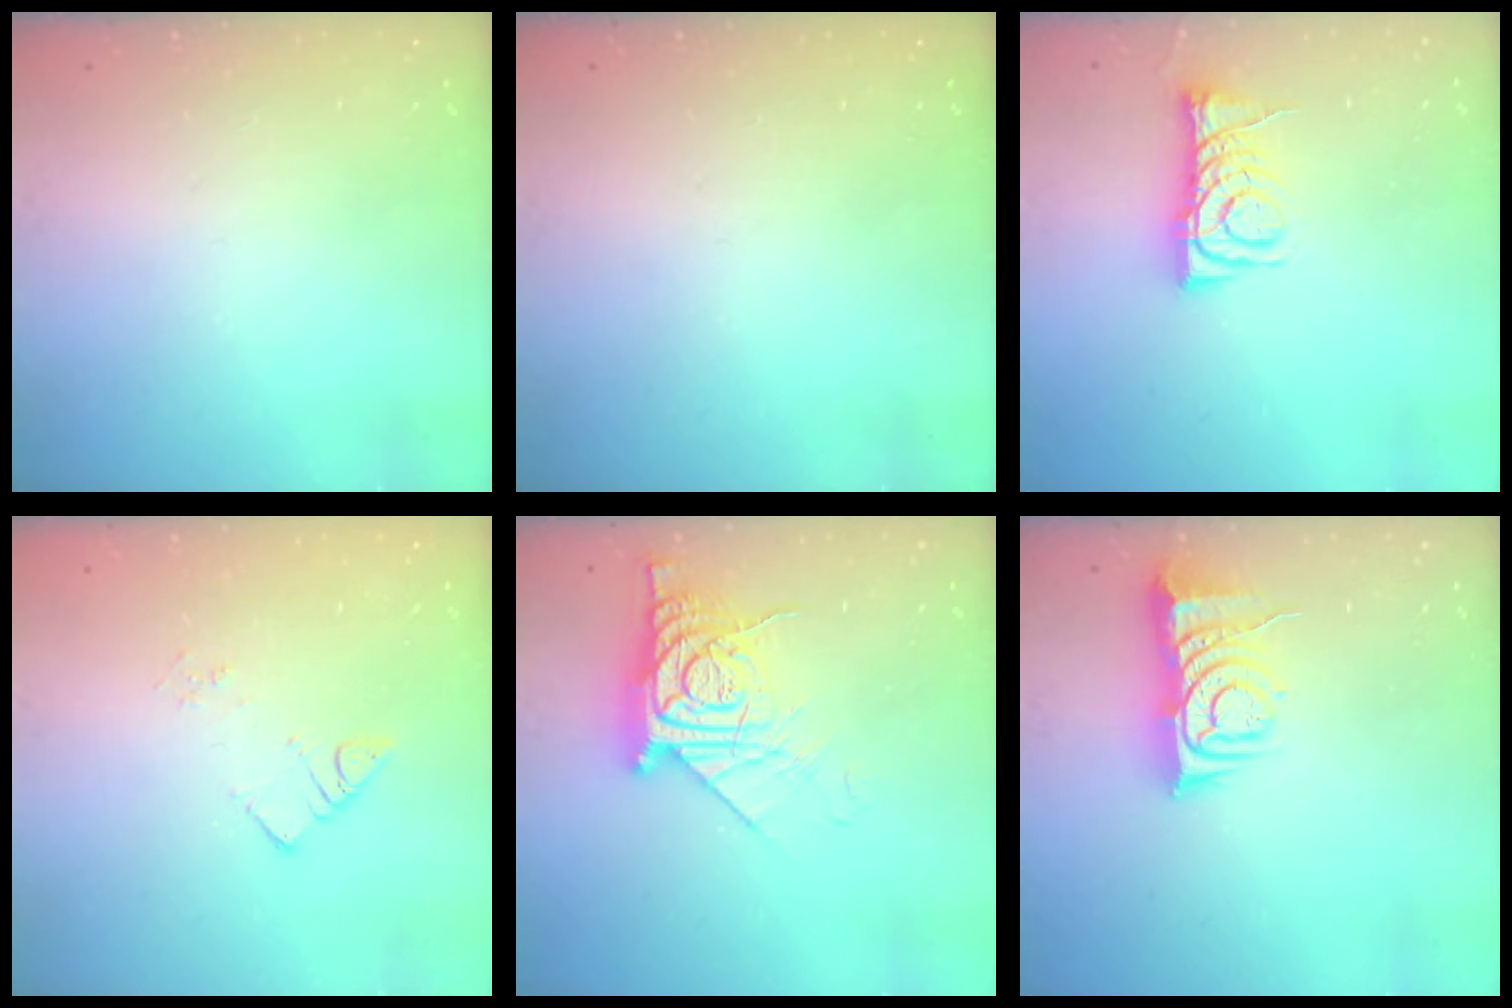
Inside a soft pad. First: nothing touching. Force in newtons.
{"total": 0.0}
{"total": 8.8, "press": 8.8, "slide": 0.7}
{"total": 3.3, "press": 3.3, "slide": 0.2}
{"total": 14.3, "press": 14.2, "slide": 1.6}
{"total": 8.9, "press": 8.8, "slide": 1.2}